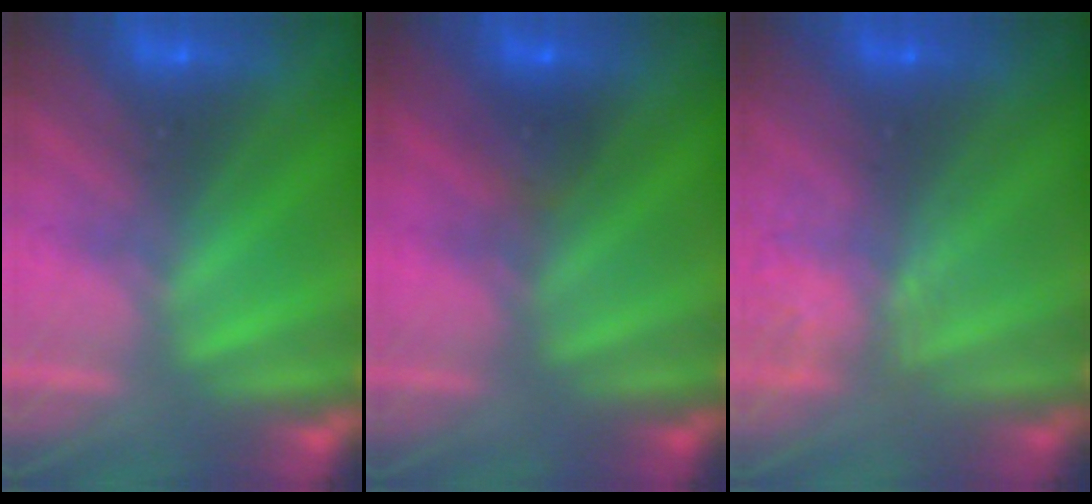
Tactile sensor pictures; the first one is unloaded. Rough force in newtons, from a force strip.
{"total": 2.3}
{"total": 4.5}